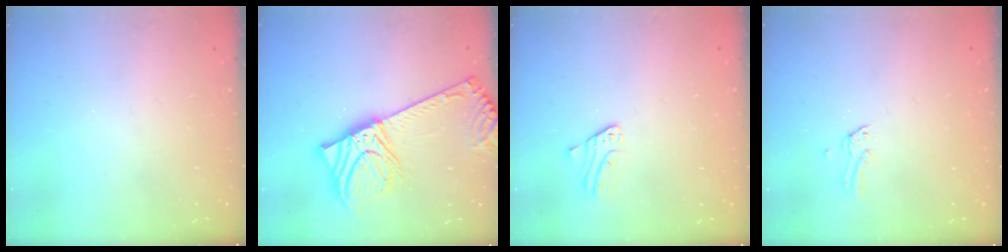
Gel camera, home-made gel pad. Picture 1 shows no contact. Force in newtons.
{"total": 13.9, "press": 13.6, "slide": 2.6}
{"total": 2.3, "press": 2.3, "slide": 0.2}
{"total": 0.0}